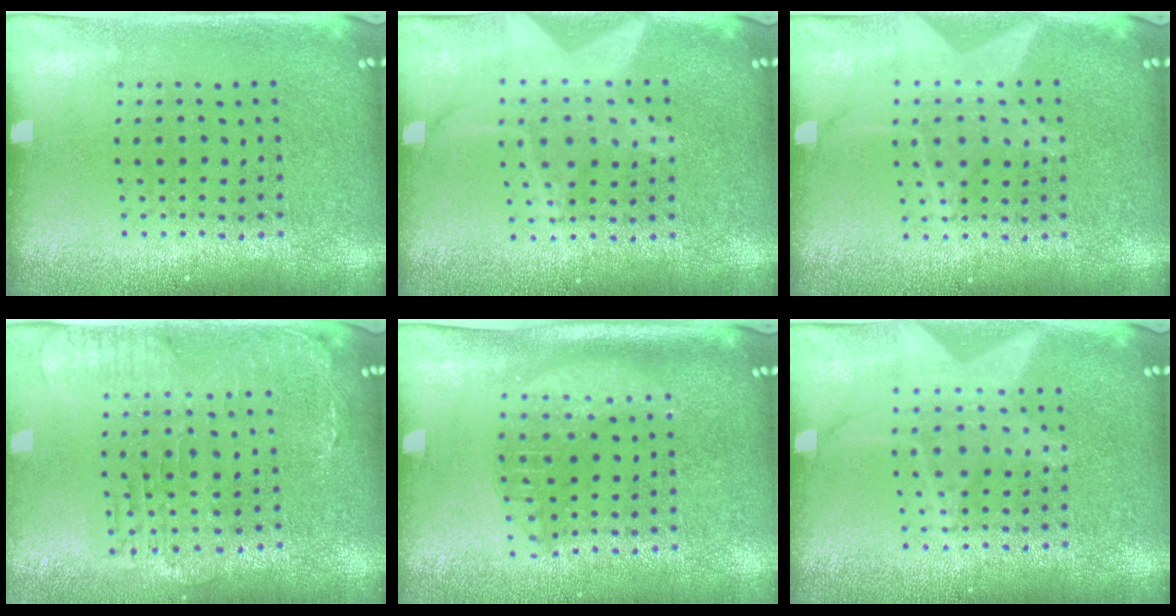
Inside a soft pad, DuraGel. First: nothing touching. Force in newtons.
{"total": 1.8, "press": 1.8, "slide": 0.1}
{"total": 2.5, "press": 2.5, "slide": 0.3}
{"total": 0.7, "press": 0.6, "slide": 0.2}
{"total": 1.7, "press": 1.5, "slide": 0.9}
{"total": 1.2, "press": 1.2, "slide": 0.3}